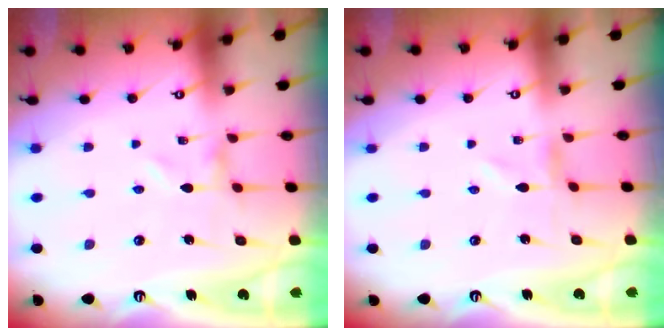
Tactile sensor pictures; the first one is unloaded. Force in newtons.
{"total": 0.6, "press": 0.6, "slide": 0.1}